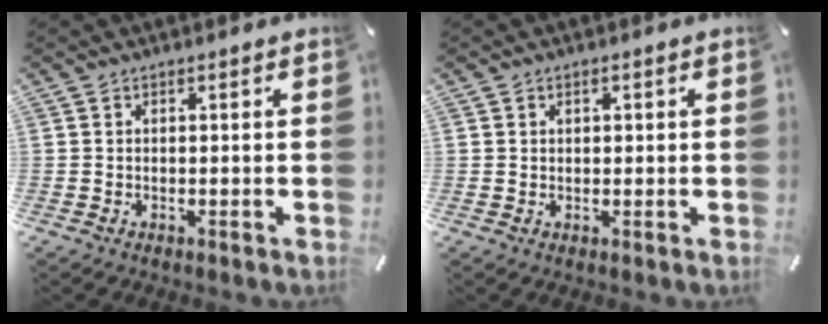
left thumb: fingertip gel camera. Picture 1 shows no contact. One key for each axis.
{"total": 0.9, "fx": 0.3, "fy": 0.8, "fz": 0.3, "tx": 0.002, "ty": 0.001, "tz": 0.003}